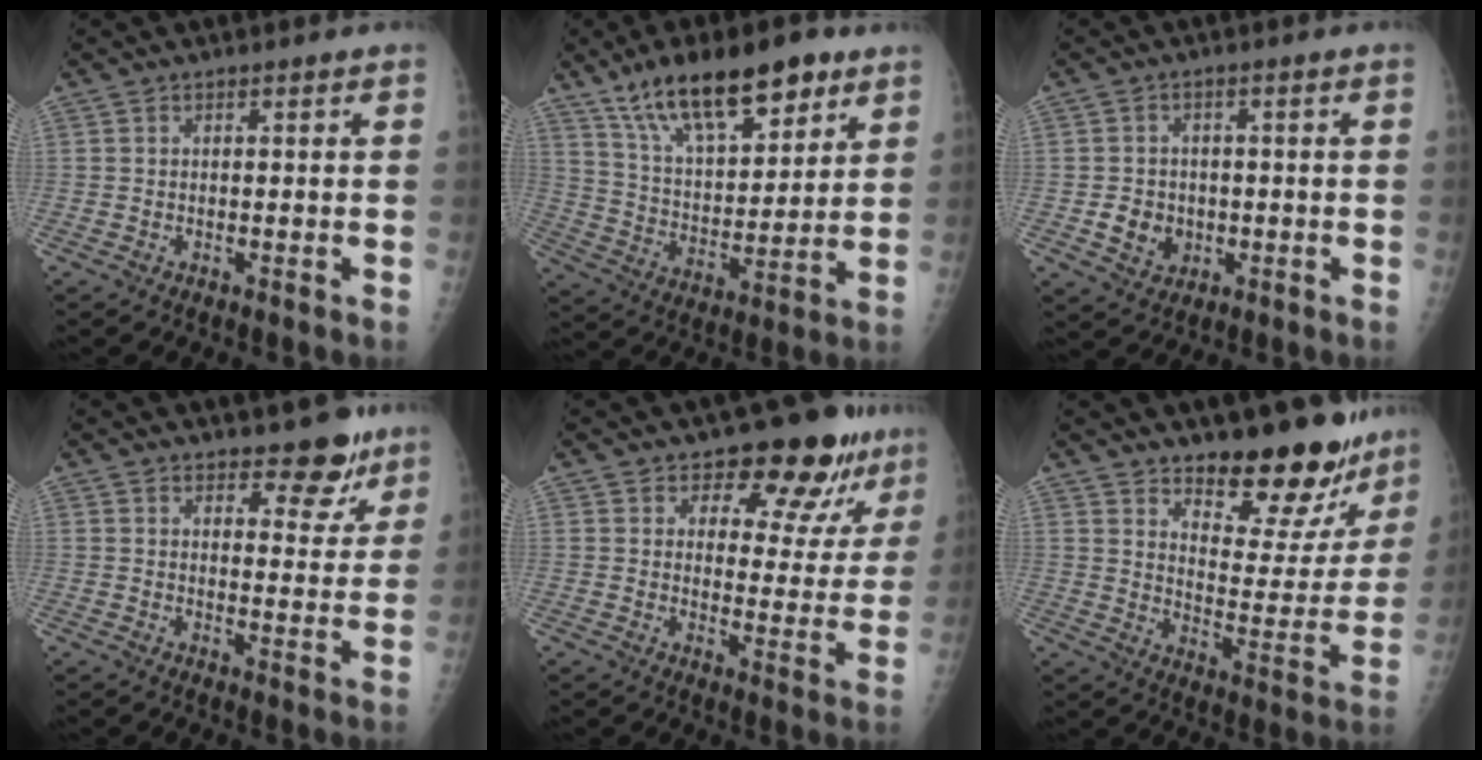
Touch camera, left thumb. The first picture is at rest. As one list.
[{"total": 19.1, "force": [12.1, 7.8, 12.6], "torque": [-0.173, -0.046, 0.215]}, {"total": 5.4, "force": [-1.1, 4.6, 2.6], "torque": [-0.023, 0.006, -0.009]}, {"total": 7.3, "force": [5.6, 3.5, 3.1], "torque": [-0.004, -0.037, 0.073]}, {"total": 12.8, "force": [10.0, 5.8, 5.4], "torque": [-0.020, -0.067, 0.120]}, {"total": 17.8, "force": [15.2, 6.5, 6.7], "torque": [-0.028, -0.126, 0.204]}]